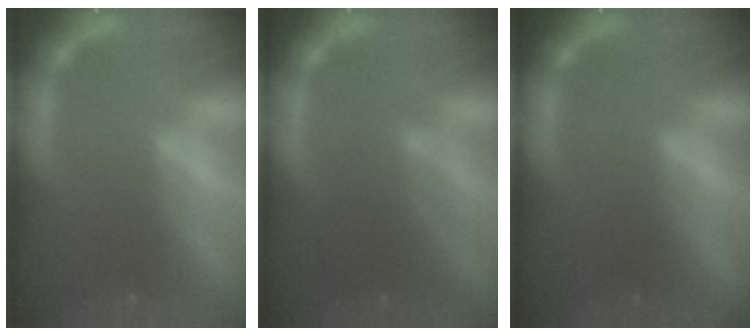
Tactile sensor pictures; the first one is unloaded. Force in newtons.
{"total": 5.1}
{"total": 0.9}